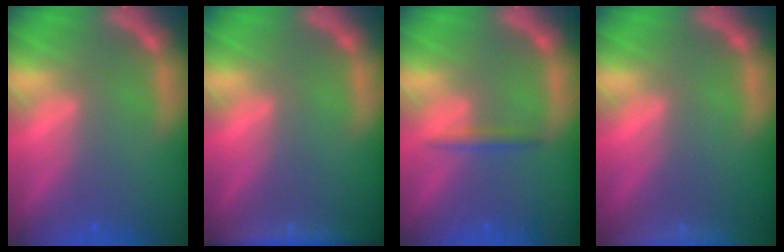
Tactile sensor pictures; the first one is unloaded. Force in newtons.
{"total": 5.5}
{"total": 1.4}
{"total": 8.5}